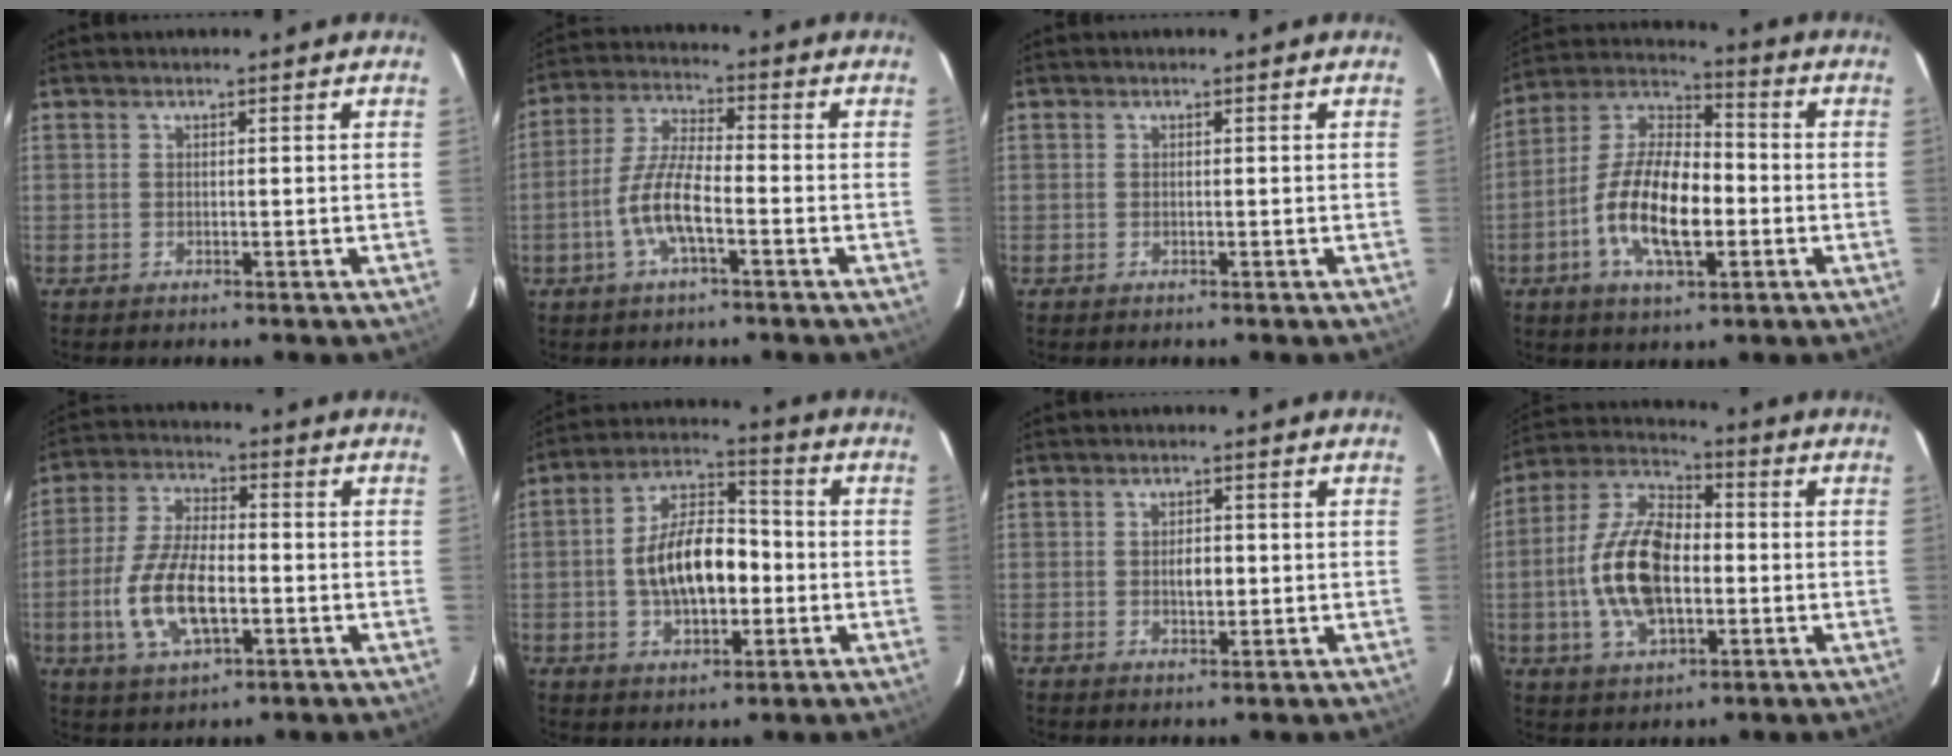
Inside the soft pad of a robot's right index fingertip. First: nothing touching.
{"total": 9.0, "force": [-3.4, 2.3, 8.0], "torque": [-0.169, 0.004, -0.066]}
{"total": 0.0}
{"total": 15.5, "force": [-3.9, 6.8, 13.4], "torque": [-0.261, 0.006, -0.075]}
{"total": 13.4, "force": [-3.4, 6.1, 11.5], "torque": [-0.240, -0.001, -0.058]}
{"total": 13.3, "force": [-1.7, 6.8, 11.3], "torque": [-0.206, 0.022, -0.024]}
{"total": 2.8, "force": [0.0, 1.5, 2.4], "torque": [-0.039, 0.002, 0.002]}
{"total": 15.8, "force": [-2.0, 8.3, 13.3], "torque": [-0.276, 0.011, -0.036]}